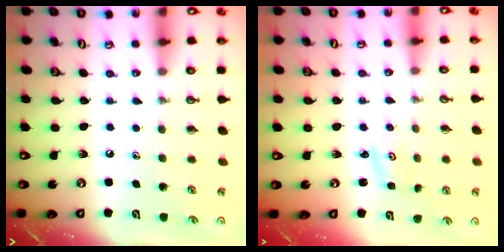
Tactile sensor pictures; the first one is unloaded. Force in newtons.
{"total": 1.0, "press": 0.9, "slide": 0.2}